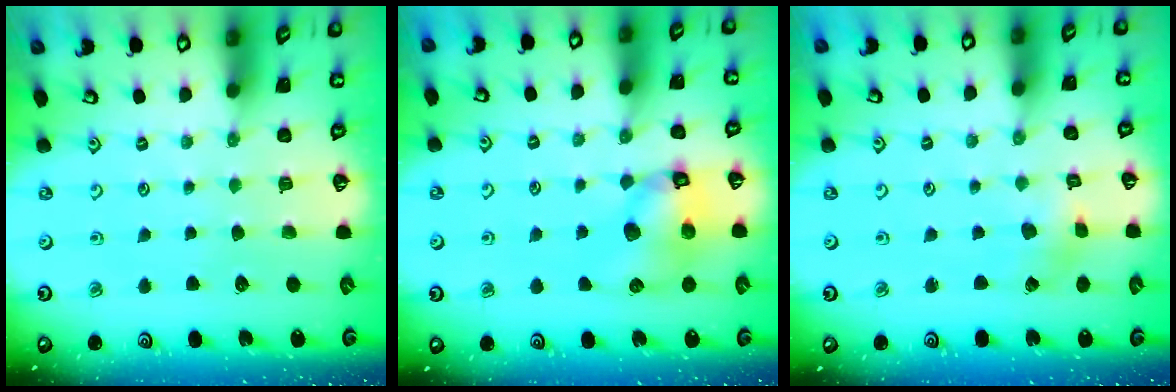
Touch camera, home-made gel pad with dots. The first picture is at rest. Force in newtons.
{"total": 10.9, "press": 10.7, "slide": 1.6}
{"total": 2.0, "press": 1.9, "slide": 0.4}